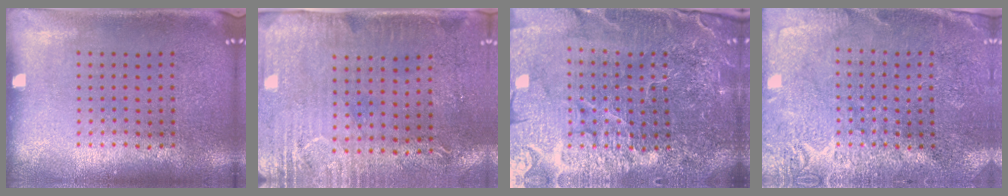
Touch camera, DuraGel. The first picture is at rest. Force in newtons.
{"total": 3.0, "press": 2.4, "slide": 1.7}
{"total": 6.2, "press": 5.5, "slide": 2.8}
{"total": 2.8, "press": 2.8, "slide": 0.1}